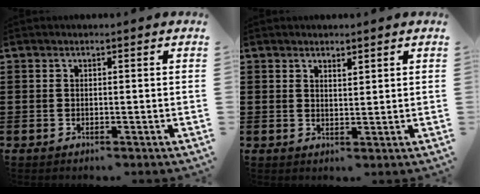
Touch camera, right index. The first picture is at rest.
{"total": 1.6, "force": [1.6, 0.4, 0.3], "torque": [-0.006, 0.004, 0.029]}